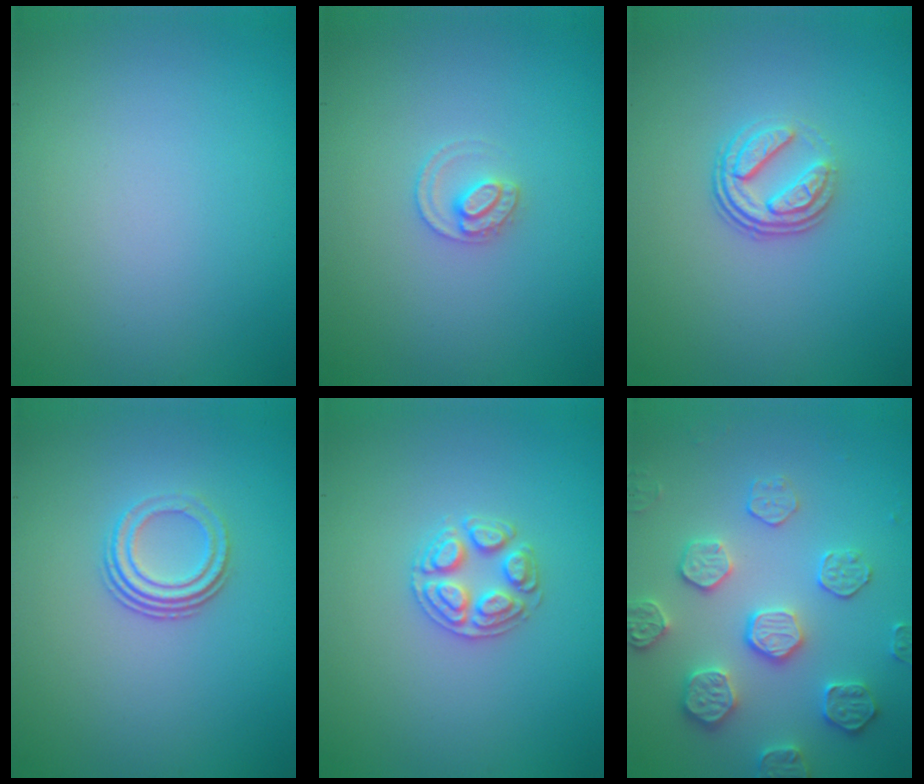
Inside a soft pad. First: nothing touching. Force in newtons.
{"total": 1.7, "press": 1.7, "slide": 0.1}
{"total": 3.5, "press": 2.4, "slide": 2.5}
{"total": 3.2, "press": 2.1, "slide": 2.5}
{"total": 2.5, "press": 2.5, "slide": 0.4}
{"total": 4.5, "press": 4.4, "slide": 0.8}